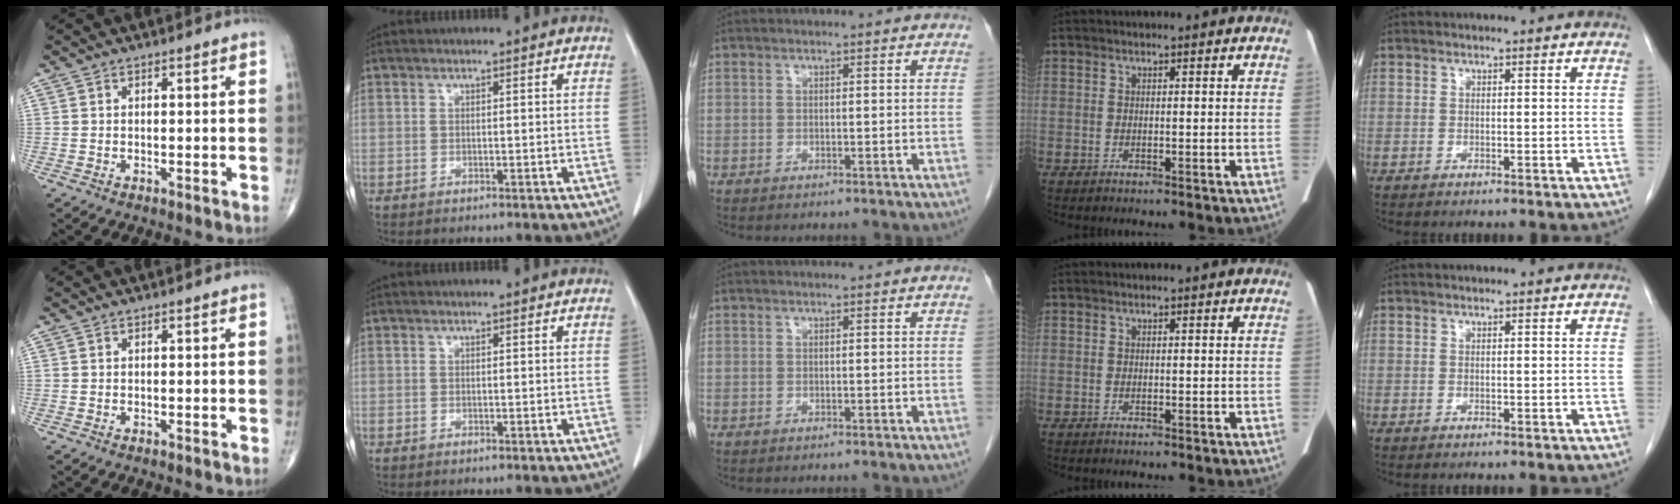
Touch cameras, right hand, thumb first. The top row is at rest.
{}